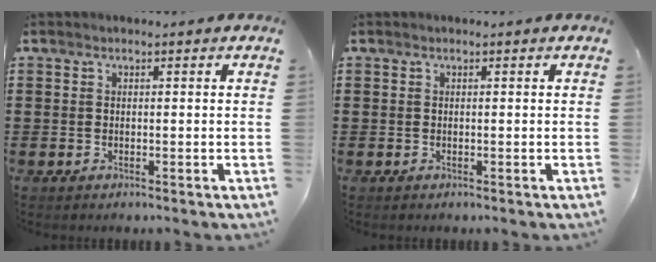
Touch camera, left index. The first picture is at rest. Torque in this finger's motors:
{"motor_torque": [0.03, 0.02, 0.00, 0.00]}